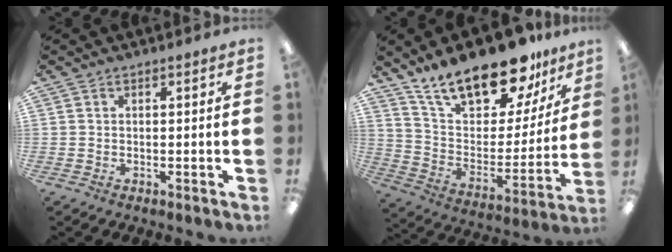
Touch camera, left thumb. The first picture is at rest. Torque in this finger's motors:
{"motor_torque": [0.79, 0.92, 1.41, -1.36, 0.32]}